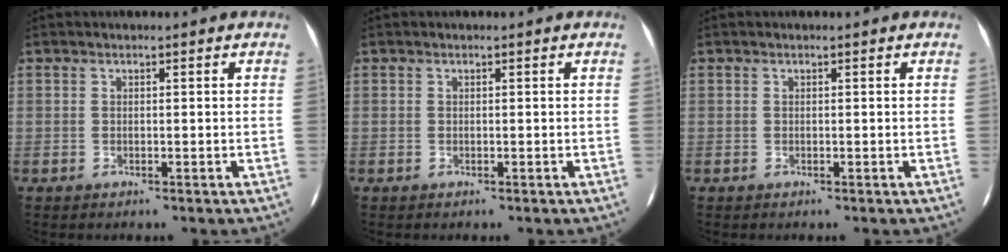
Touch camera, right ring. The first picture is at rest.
{"total": 0.0}
{"total": 0.0}